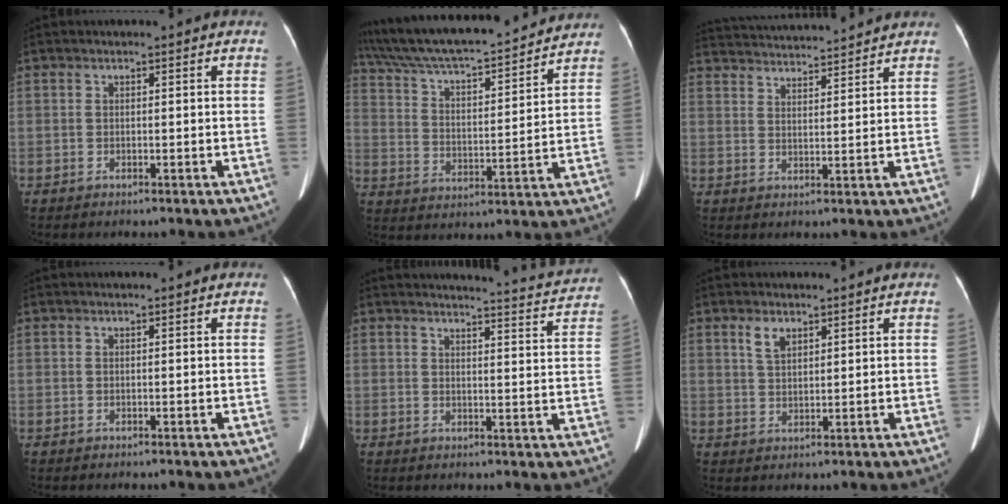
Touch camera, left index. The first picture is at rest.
{"total": 22.2, "force": [20.1, 2.4, 9.1], "torque": [-0.162, 0.006, 0.305]}
{"total": 15.1, "force": [14.4, 0.8, 4.3], "torque": [-0.083, 0.019, 0.218]}
{"total": 0.0}
{"total": 9.7, "force": [9.6, -0.8, 0.9], "torque": [-0.014, -0.053, 0.103]}
{"total": 3.2, "force": [1.9, 1.5, 2.0], "torque": [-0.042, -0.002, 0.047]}